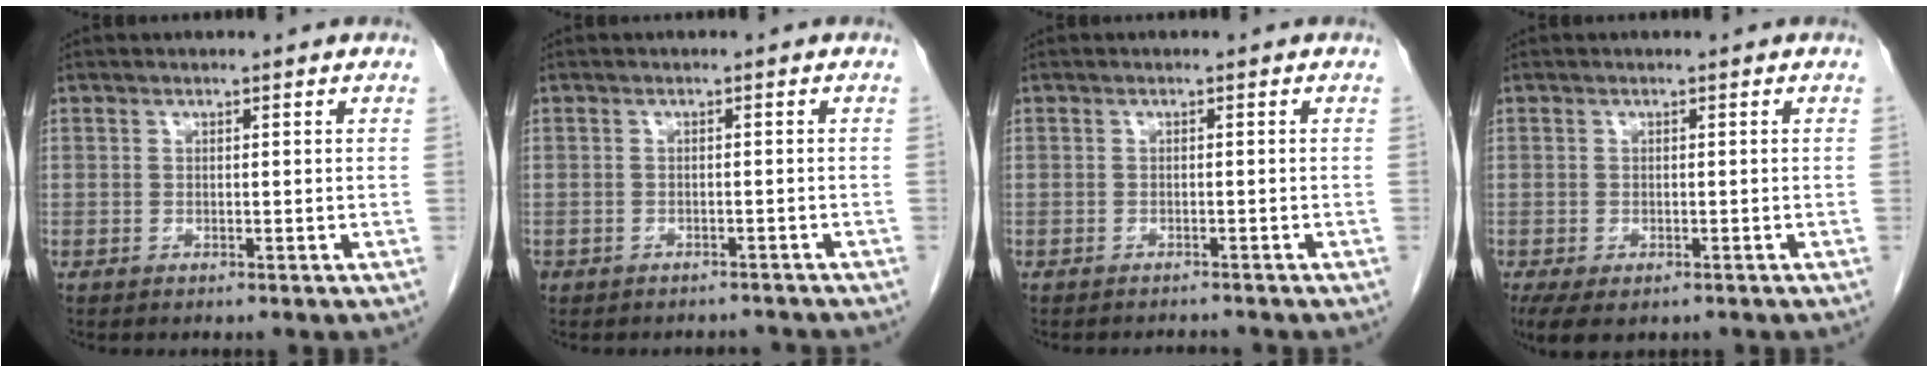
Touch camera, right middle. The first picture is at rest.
{"total": 3.9, "force": [-3.4, 1.8, 0.2], "torque": [-0.002, 0.008, -0.046]}
{"total": 1.4, "force": [-1.4, 0.1, -0.1], "torque": [0.001, -0.006, -0.018]}
{"total": 6.0, "force": [-3.7, 3.1, 3.5], "torque": [-0.069, -0.014, -0.057]}